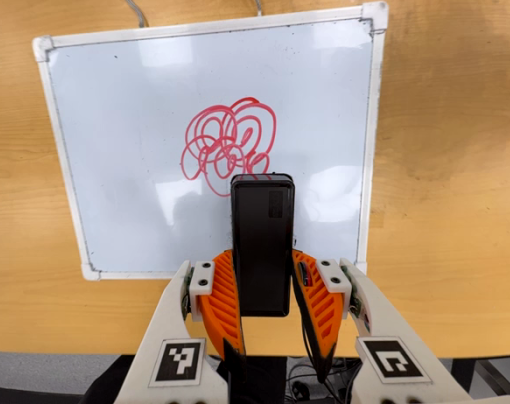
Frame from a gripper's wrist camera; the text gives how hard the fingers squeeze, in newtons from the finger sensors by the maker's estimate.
{"total": 4.9, "left": 3.5, "right": 6.4}